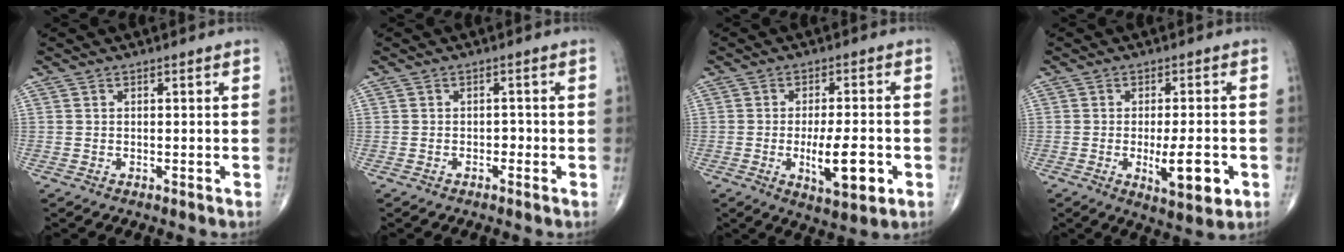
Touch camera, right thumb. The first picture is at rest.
{"total": 1.1, "force": [-0.5, 0.8, 0.6], "torque": [-0.002, 0.004, -0.012]}
{"total": 10.0, "force": [-2.6, 3.3, 9.0], "torque": [-0.139, -0.001, -0.036]}
{"total": 9.3, "force": [-2.5, 2.9, 8.5], "torque": [-0.119, -0.010, -0.031]}